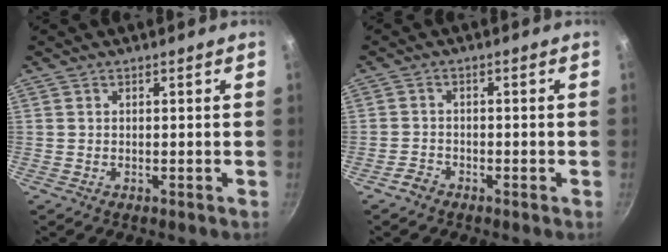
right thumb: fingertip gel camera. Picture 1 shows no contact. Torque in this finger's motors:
{"motor_torque": [0.53, -0.19, 0.40, 0.06, 0.12]}